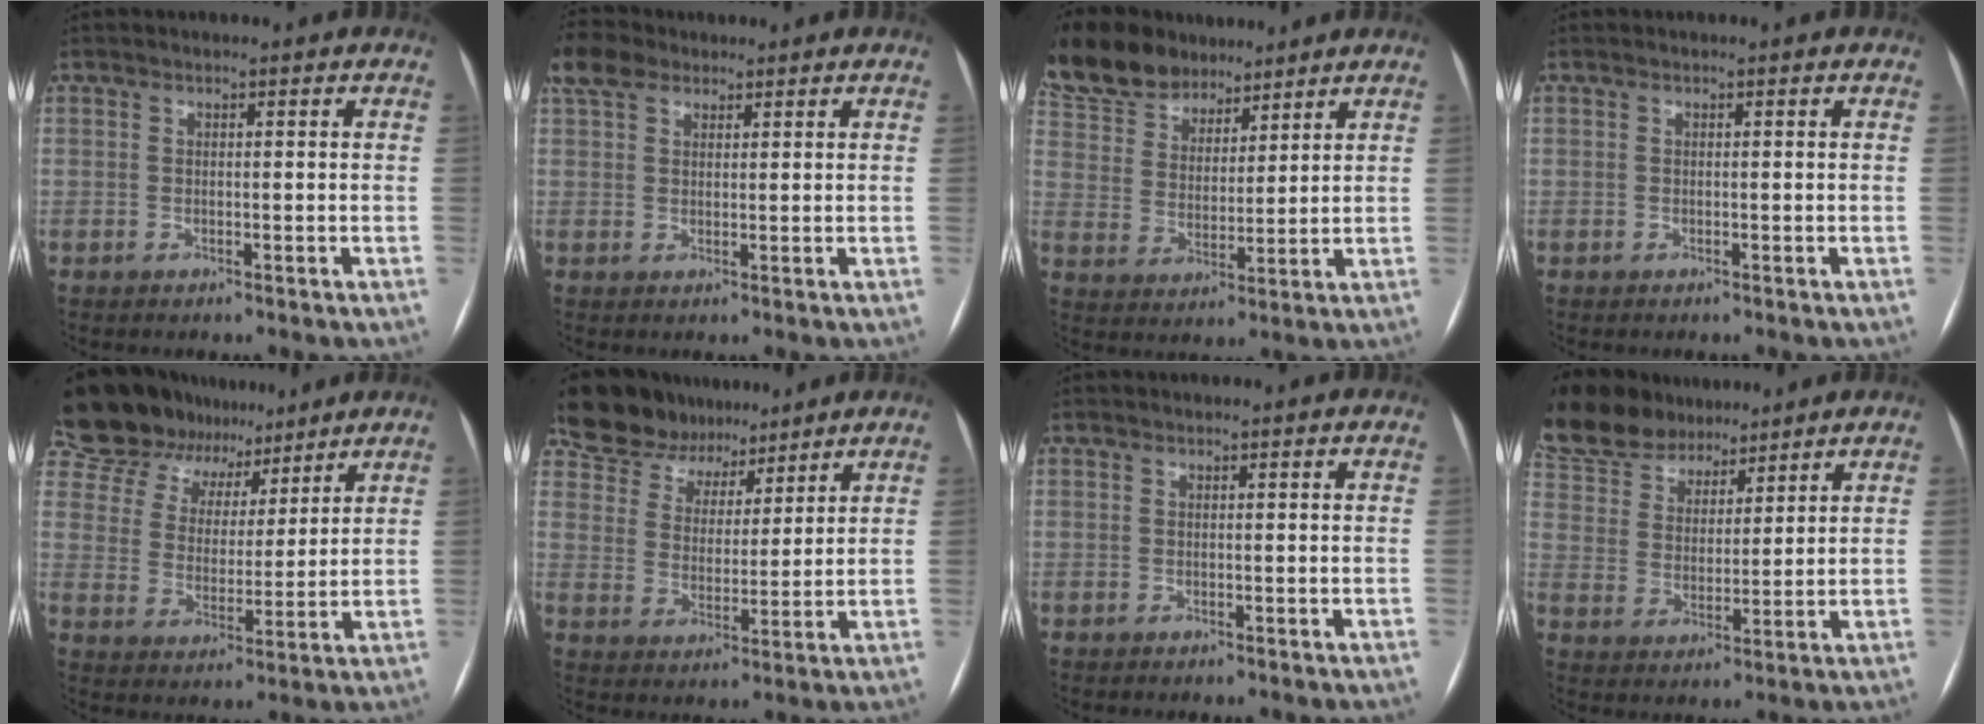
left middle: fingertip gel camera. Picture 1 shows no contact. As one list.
[{"total": 5.9, "force": [4.0, 3.4, 2.7], "torque": [-0.067, 0.032, 0.083]}, {"total": 14.0, "force": [11.5, 6.8, 4.3], "torque": [-0.092, 0.038, 0.215]}, {"total": 0.0}, {"total": 14.8, "force": [12.4, 7.3, 3.3], "torque": [-0.063, 0.025, 0.210]}, {"total": 11.4, "force": [9.4, 5.9, 2.5], "torque": [-0.046, 0.025, 0.163]}, {"total": 0.0}, {"total": 16.1, "force": [13.6, 6.9, 5.1], "torque": [-0.118, 0.042, 0.249]}]